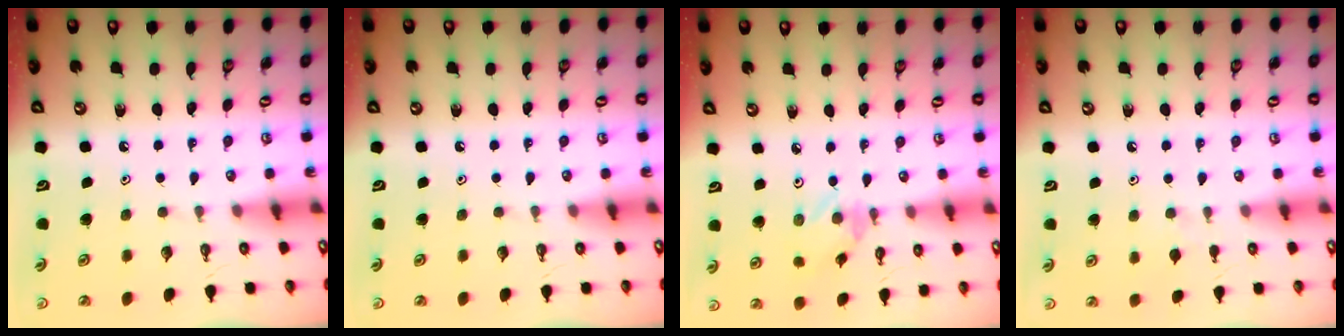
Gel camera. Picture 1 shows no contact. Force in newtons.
{"total": 0.0}
{"total": 1.5, "press": 1.5, "slide": 0.0}
{"total": 4.1, "press": 4.1, "slide": 0.6}